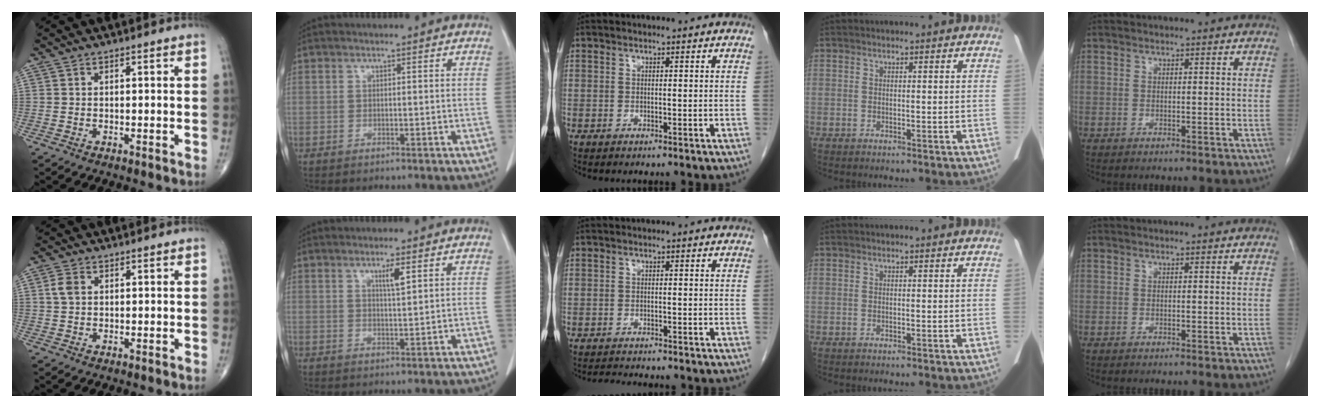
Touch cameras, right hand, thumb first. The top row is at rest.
{"thumb": {"total": 2.7, "force": [0.7, 1.9, 1.8], "torque": [-0.039, 0.005, 0.012]}, "index": {"total": 2.8, "force": [1.5, 0.1, 2.4], "torque": [-0.044, -0.005, 0.026]}, "middle": {"total": 3.3, "force": [-3.1, 0.2, 0.9], "torque": [-0.015, -0.012, -0.047]}}